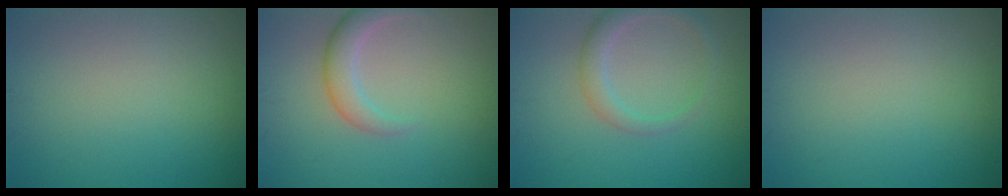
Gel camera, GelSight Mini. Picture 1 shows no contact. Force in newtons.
{"total": 2.8, "press": 2.8, "slide": 0.1}
{"total": 2.5, "press": 2.5, "slide": 0.2}
{"total": 0.0}